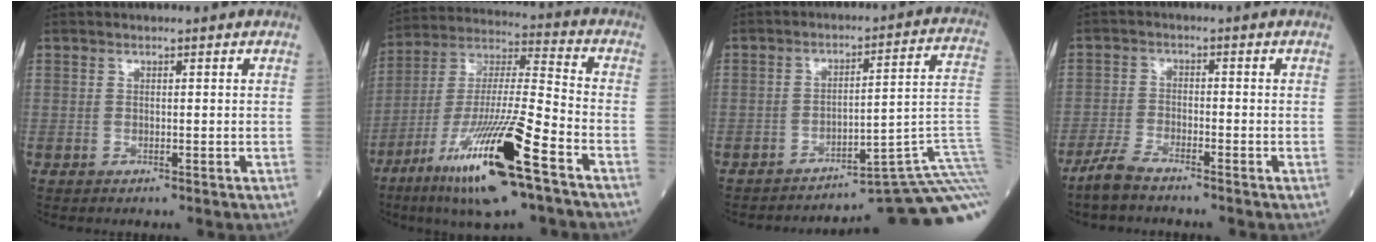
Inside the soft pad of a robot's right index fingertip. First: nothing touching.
{"total": 21.6, "force": [-11.5, 2.3, 18.2], "torque": [-0.358, -0.045, -0.209]}
{"total": 19.5, "force": [-15.0, 1.4, 12.5], "torque": [-0.069, 0.052, -0.191]}
{"total": 4.9, "force": [-4.1, 1.2, 2.3], "torque": [-0.063, -0.009, -0.083]}